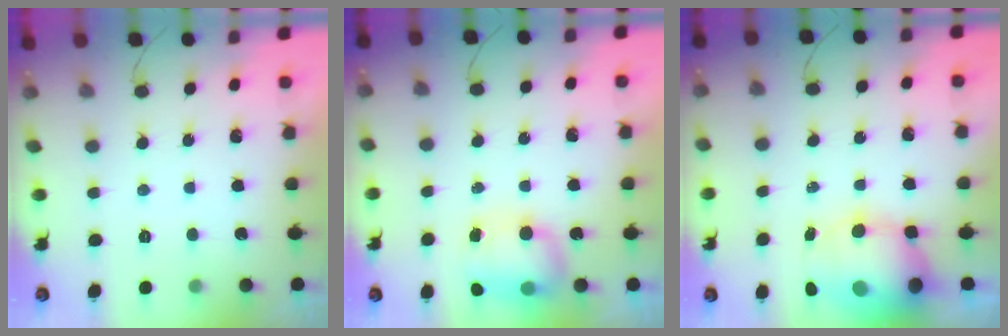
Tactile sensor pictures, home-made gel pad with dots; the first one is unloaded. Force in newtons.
{"total": 7.6, "press": 7.6, "slide": 0.7}
{"total": 14.3, "press": 13.1, "slide": 5.8}